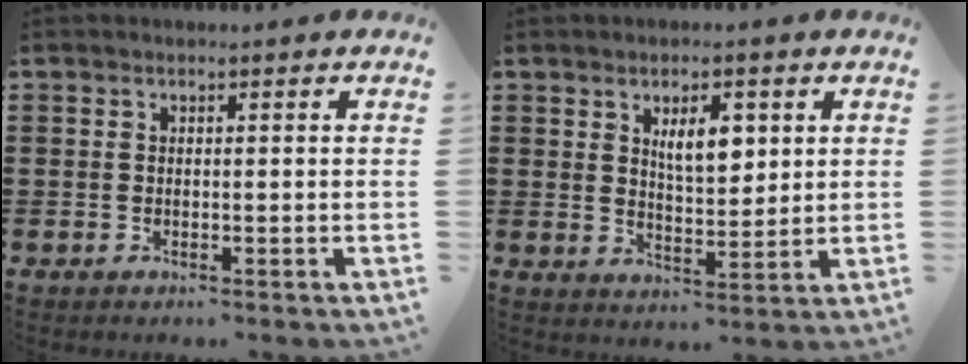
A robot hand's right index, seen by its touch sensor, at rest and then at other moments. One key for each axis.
{"total": 5.6, "fx": 2.2, "fy": 2.6, "fz": 4.4, "tx": -0.072, "ty": -0.001, "tz": 0.031}